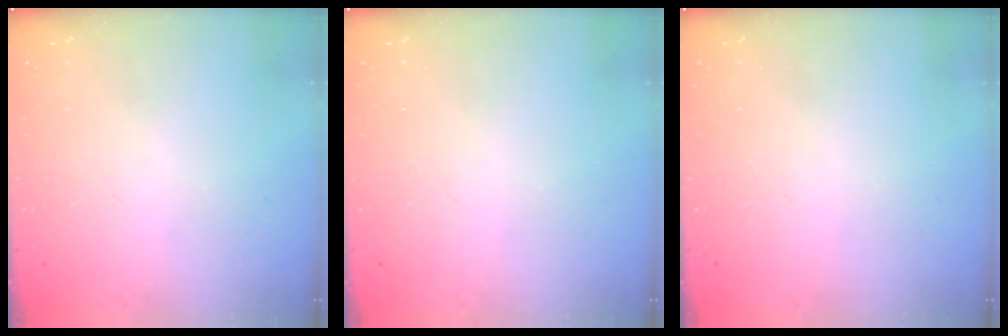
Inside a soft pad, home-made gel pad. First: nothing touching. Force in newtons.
{"total": 0.0}
{"total": 0.0}